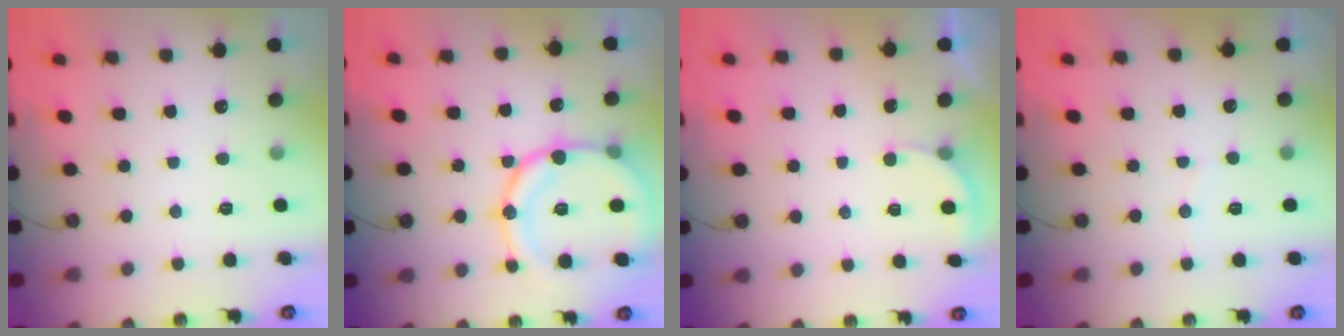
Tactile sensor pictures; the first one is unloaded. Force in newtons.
{"total": 18.3, "press": 18.0, "slide": 3.5}
{"total": 2.1, "press": 2.1, "slide": 0.2}
{"total": 2.3, "press": 2.0, "slide": 1.0}